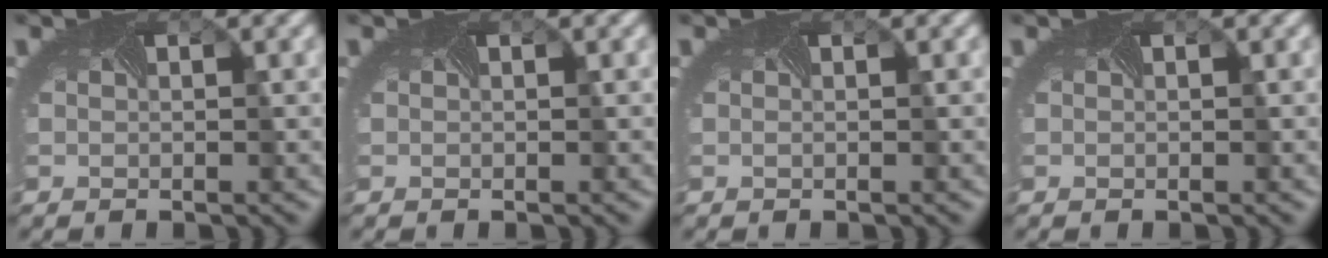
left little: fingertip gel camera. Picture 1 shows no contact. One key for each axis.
{"total": 0.0}
{"total": 0.0}
{"total": 0.0}